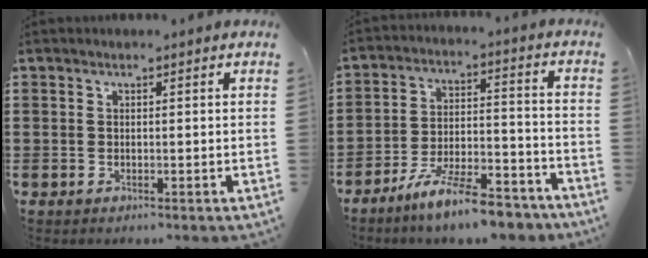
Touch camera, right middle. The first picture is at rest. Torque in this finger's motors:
{"motor_torque": [1.70, -0.44, 0.27, 0.21]}